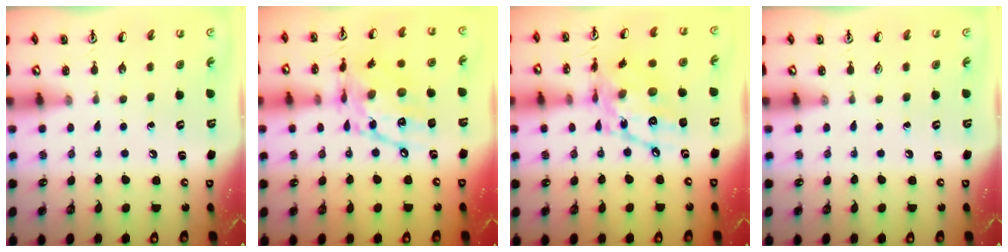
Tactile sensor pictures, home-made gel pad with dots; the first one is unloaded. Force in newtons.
{"total": 15.2, "press": 15.1, "slide": 1.0}
{"total": 16.7, "press": 16.6, "slide": 1.7}
{"total": 0.0}